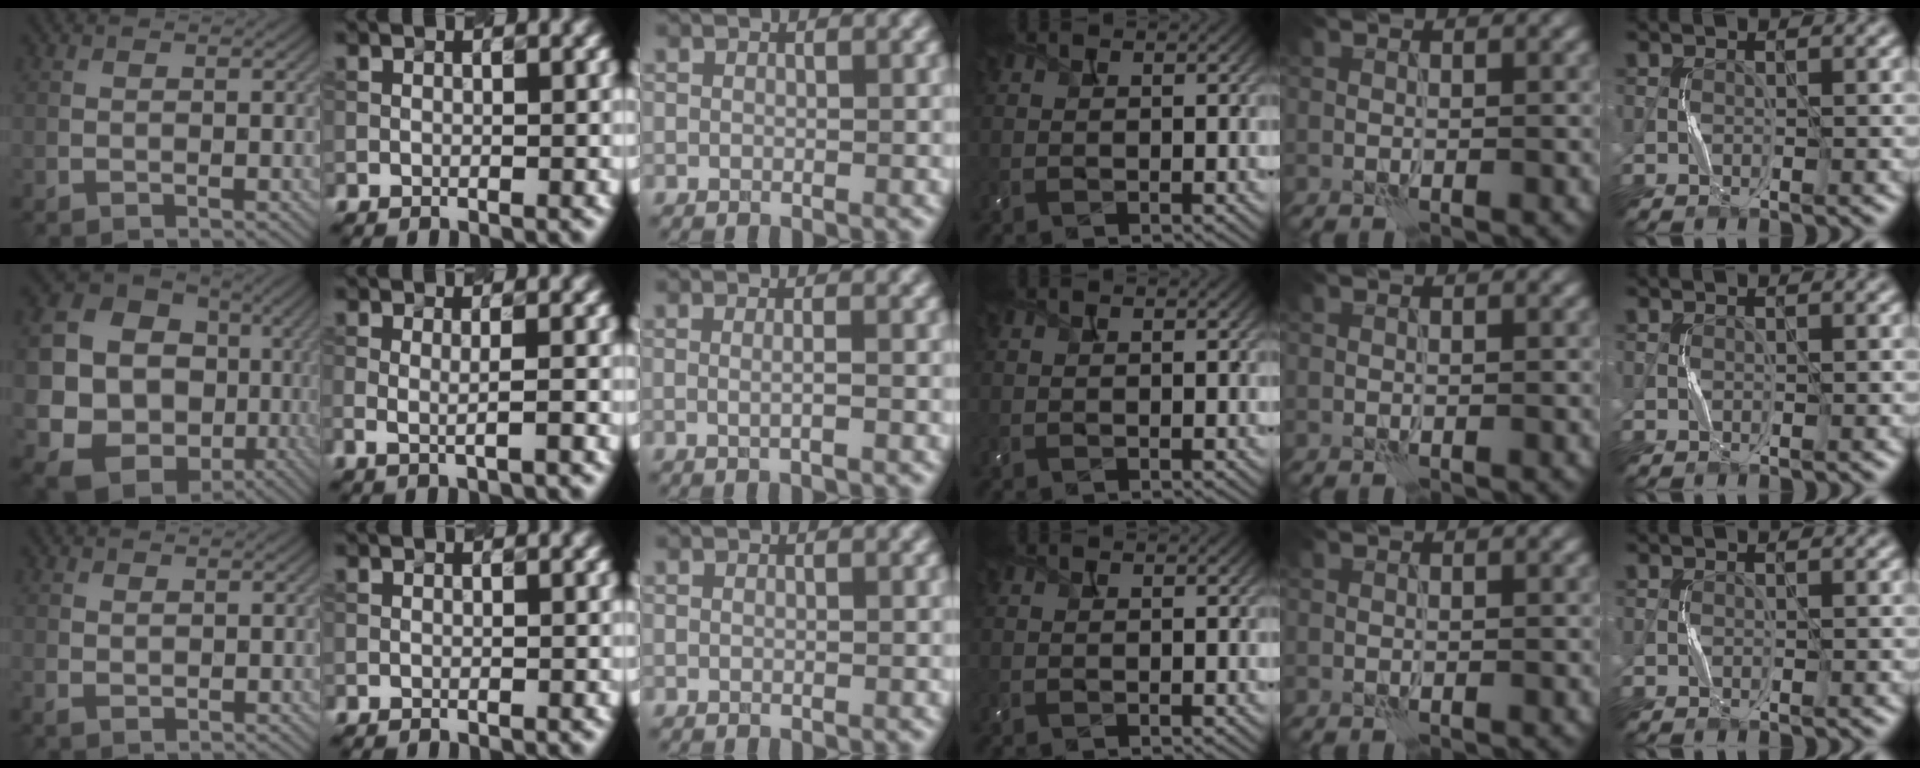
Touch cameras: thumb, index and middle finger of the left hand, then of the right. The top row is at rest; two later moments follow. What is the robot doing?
{"motion": "squeeze", "object": "bubble wrap"}